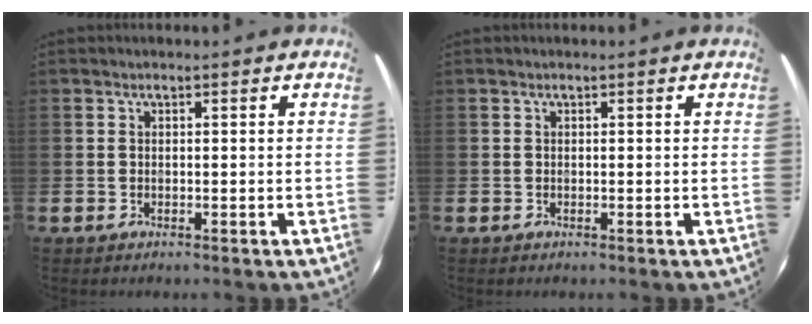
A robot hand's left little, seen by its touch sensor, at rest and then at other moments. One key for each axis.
{"total": 0.0}